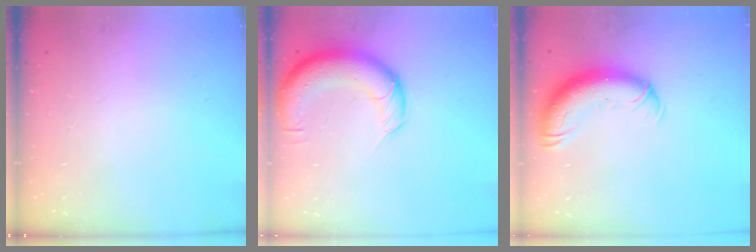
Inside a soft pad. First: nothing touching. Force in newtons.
{"total": 13.0, "press": 12.5, "slide": 3.3}
{"total": 14.0, "press": 13.6, "slide": 3.4}